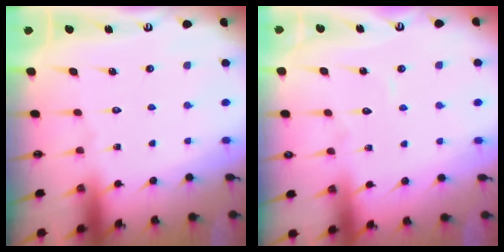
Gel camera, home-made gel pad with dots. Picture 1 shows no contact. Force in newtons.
{"total": 2.9, "press": 2.9, "slide": 0.3}